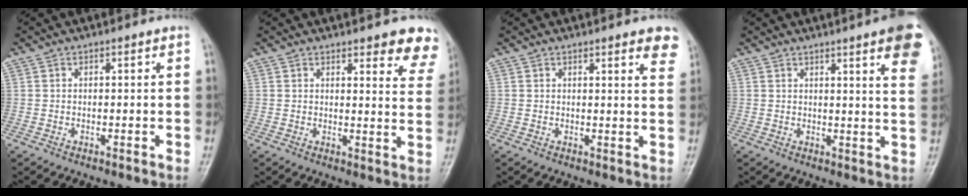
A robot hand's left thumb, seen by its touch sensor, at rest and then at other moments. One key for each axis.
{"total": 9.3, "fx": 7.6, "fy": 2.8, "fz": 4.6, "tx": -0.015, "ty": -0.038, "tz": 0.067}
{"total": 6.0, "fx": 4.3, "fy": 1.4, "fz": 4.0, "tx": -0.027, "ty": -0.016, "tz": 0.041}
{"total": 12.8, "fx": 7.3, "fy": 1.7, "fz": 10.4, "tx": -0.108, "ty": -0.025, "tz": 0.073}